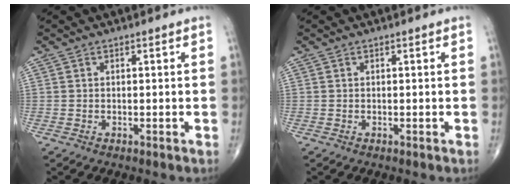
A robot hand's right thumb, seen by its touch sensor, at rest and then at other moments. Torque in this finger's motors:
{"motor_torque": [0.00, -0.01, 0.01, 0.01, 0.00]}